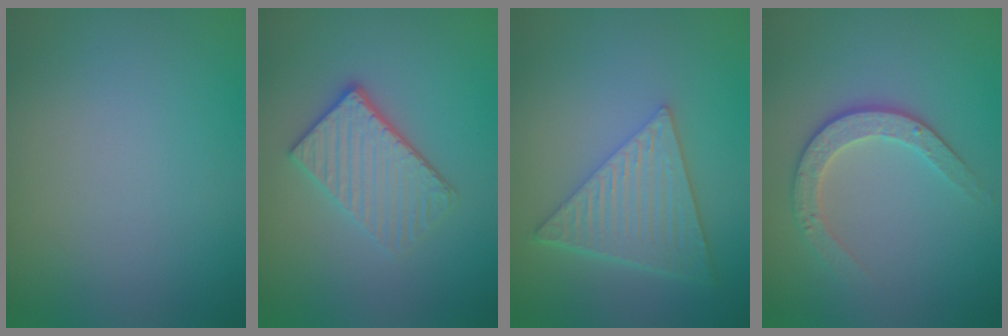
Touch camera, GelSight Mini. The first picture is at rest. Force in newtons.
{"total": 3.8, "press": 3.2, "slide": 2.0}
{"total": 6.8, "press": 4.7, "slide": 4.8}
{"total": 2.9, "press": 2.7, "slide": 1.1}